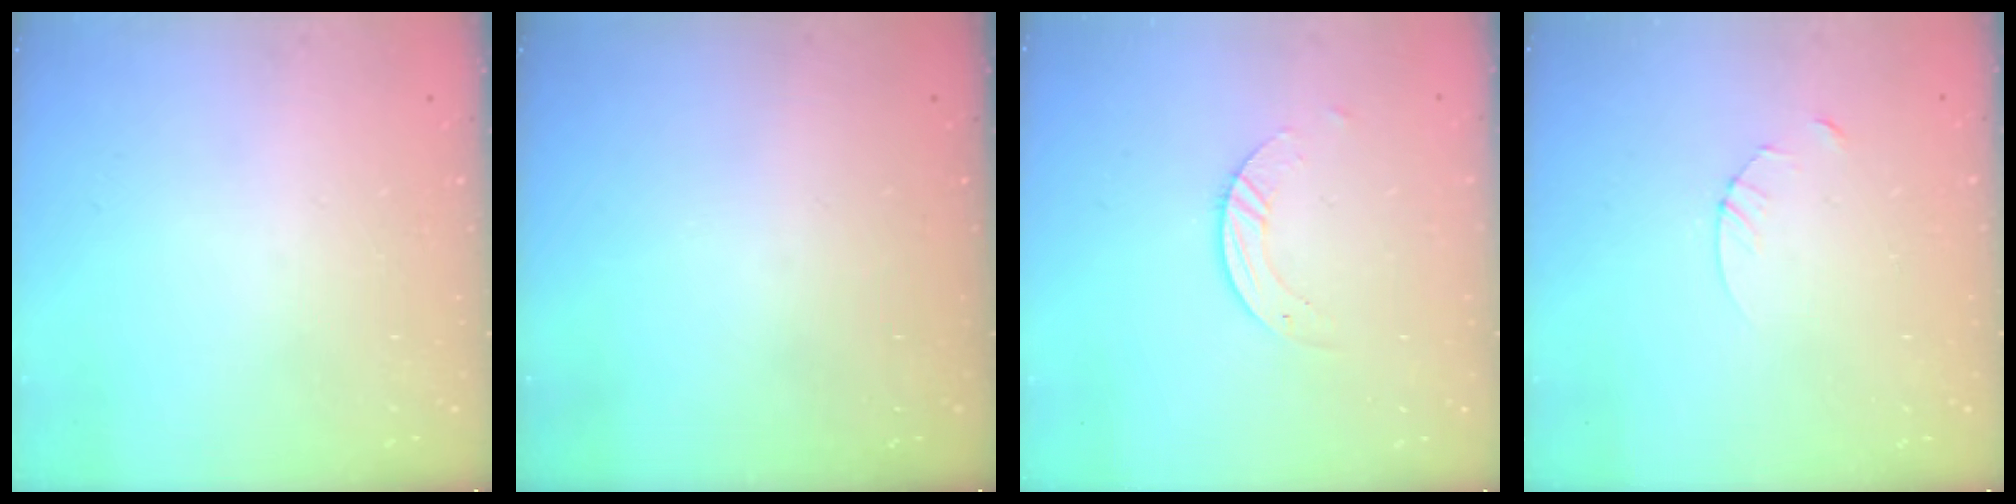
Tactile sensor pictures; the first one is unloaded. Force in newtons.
{"total": 0.0}
{"total": 3.4, "press": 3.4, "slide": 0.1}
{"total": 3.2, "press": 3.2, "slide": 0.3}